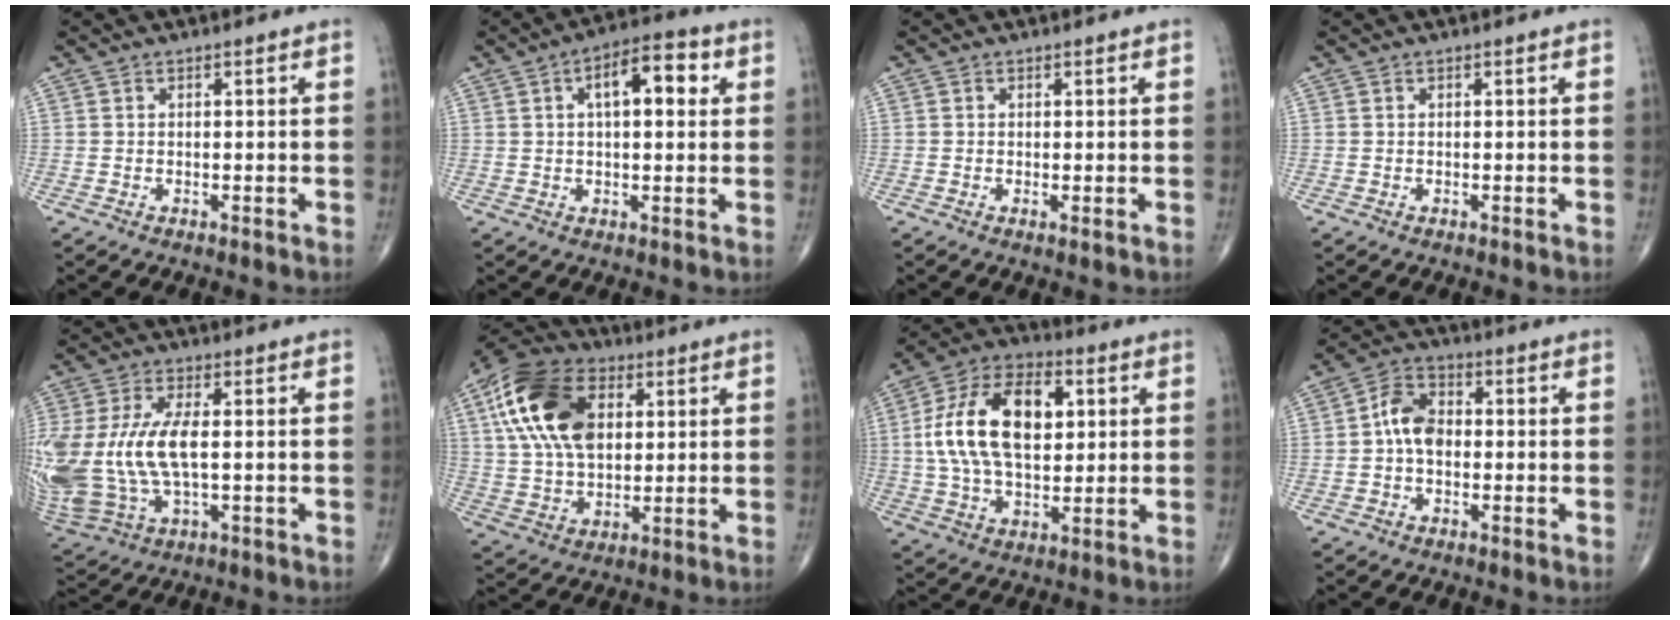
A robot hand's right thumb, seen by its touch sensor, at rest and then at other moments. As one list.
[{"total": 9.4, "force": [2.7, 4.2, 8.0], "torque": [-0.104, 0.017, 0.033]}, {"total": 0.6, "force": [0.0, 0.1, 0.6], "torque": [-0.014, -0.004, -0.001]}, {"total": 0.0}, {"total": 20.9, "force": [-0.1, 11.0, 17.7], "torque": [-0.438, -0.008, 0.016]}, {"total": 18.9, "force": [5.5, 11.7, 13.8], "torque": [-0.255, 0.001, 0.095]}, {"total": 19.4, "force": [3.5, 11.0, 15.5], "torque": [-0.271, 0.013, 0.057]}, {"total": 3.4, "force": [0.0, 2.1, 2.7], "torque": [-0.054, 0.006, -0.005]}]